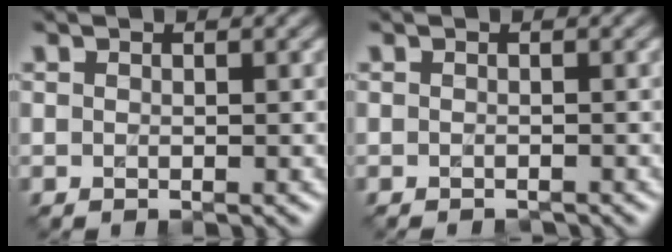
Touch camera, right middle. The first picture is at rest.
{"total": 0.5, "force": [-0.5, 0.0, 0.0], "torque": [-0.002, -0.006, -0.009]}